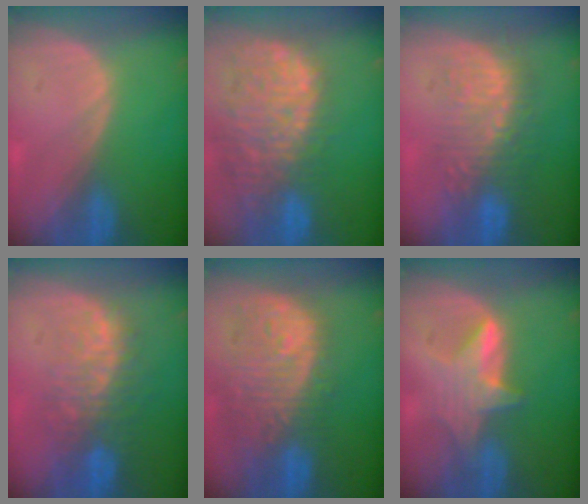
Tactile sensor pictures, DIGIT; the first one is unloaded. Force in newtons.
{"total": 14.4, "press": 11.9, "slide": 8.2}
{"total": 8.8, "press": 8.6, "slide": 1.4}
{"total": 9.9, "press": 8.4, "slide": 5.2}
{"total": 12.2, "press": 10.9, "slide": 5.5}
{"total": 5.5, "press": 5.5, "slide": 0.2}